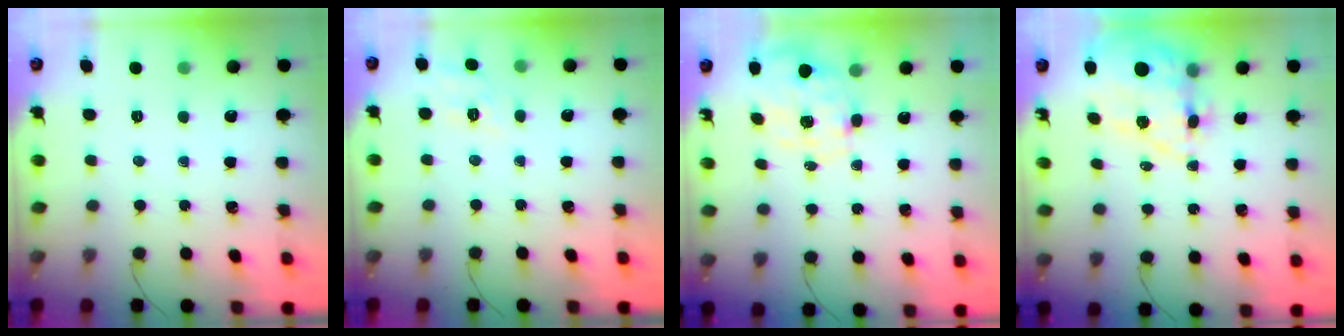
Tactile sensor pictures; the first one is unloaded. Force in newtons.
{"total": 10.0, "press": 9.9, "slide": 1.7}
{"total": 2.3, "press": 2.1, "slide": 1.0}
{"total": 14.4, "press": 13.9, "slide": 4.0}